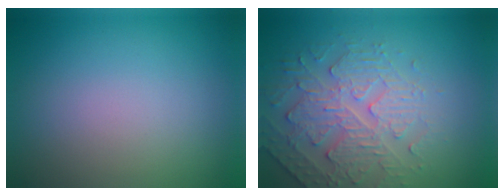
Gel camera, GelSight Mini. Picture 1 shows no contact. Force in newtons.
{"total": 4.8, "press": 3.8, "slide": 2.8}